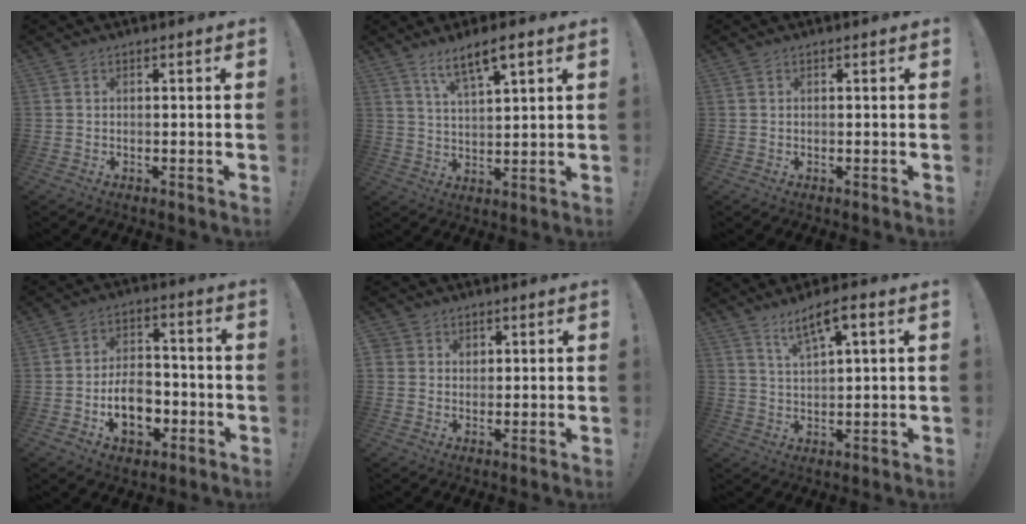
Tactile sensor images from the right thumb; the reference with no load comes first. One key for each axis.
{"total": 8.3, "fx": 5.7, "fy": 1.8, "fz": 5.7, "tx": -0.095, "ty": -0.027, "tz": 0.099}
{"total": 0.0}
{"total": 12.2, "fx": -4.2, "fy": 8.2, "fz": 8.1, "tx": -0.126, "ty": 0.024, "tz": -0.071}
{"total": 3.3, "fx": 1.3, "fy": 3.0, "fz": 0.6, "tx": -0.015, "ty": -0.001, "tz": 0.026}
{"total": 7.1, "fx": 4.2, "fy": 1.2, "fz": 5.6, "tx": -0.098, "ty": -0.017, "tz": 0.070}